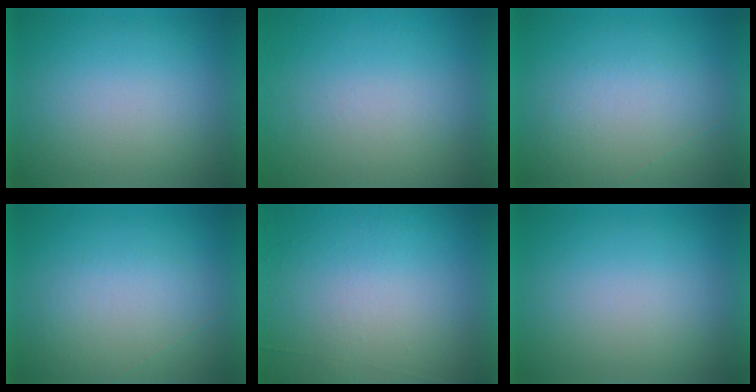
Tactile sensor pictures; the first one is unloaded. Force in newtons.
{"total": 6.0}
{"total": 1.0}
{"total": 1.0}
{"total": 5.9}
{"total": 0.0}